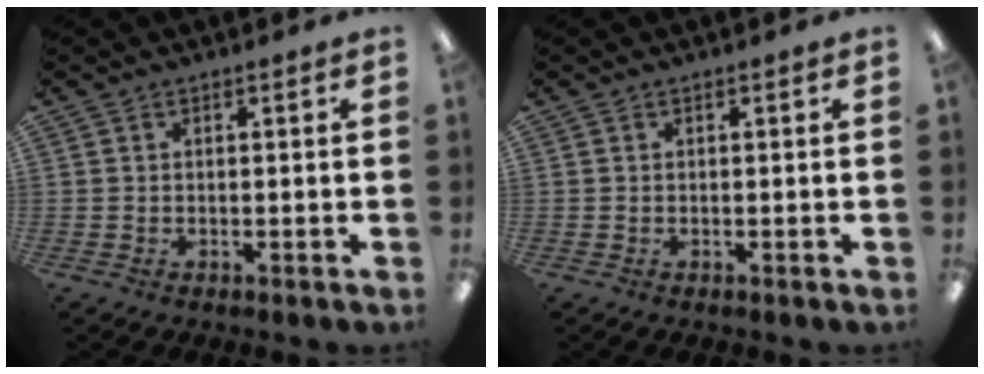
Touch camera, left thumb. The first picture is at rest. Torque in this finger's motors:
{"motor_torque": [-0.01, 0.01, -0.04, 0.05, 0.00]}